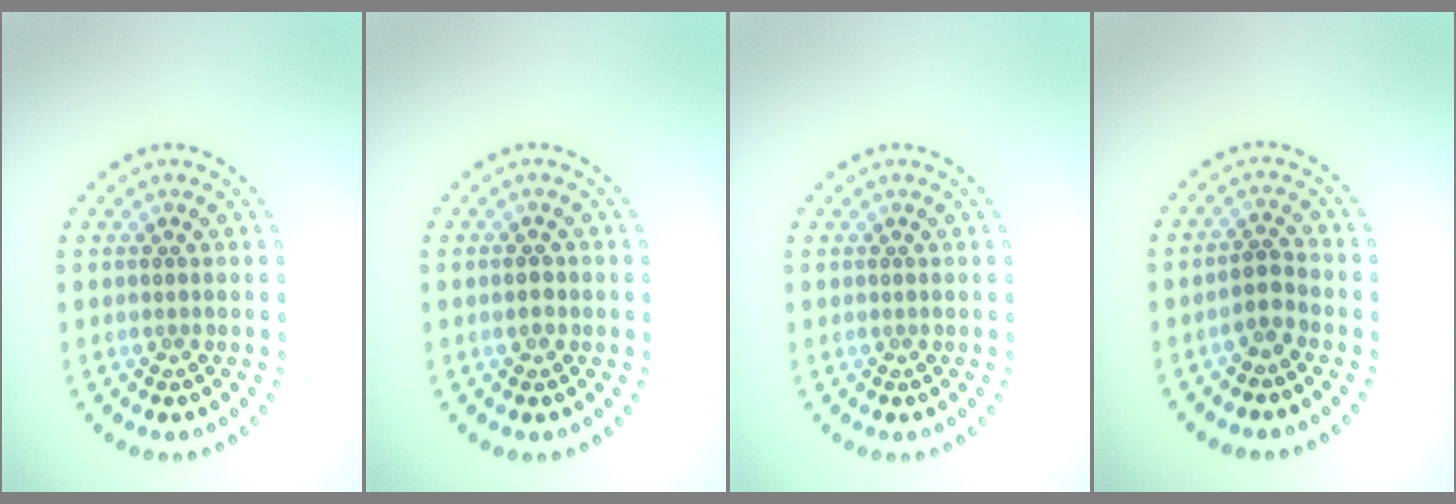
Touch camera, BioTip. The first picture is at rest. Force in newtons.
{"total": 1.1, "press": 1.1, "slide": 0.1}
{"total": 0.0}
{"total": 1.7, "press": 1.5, "slide": 0.9}